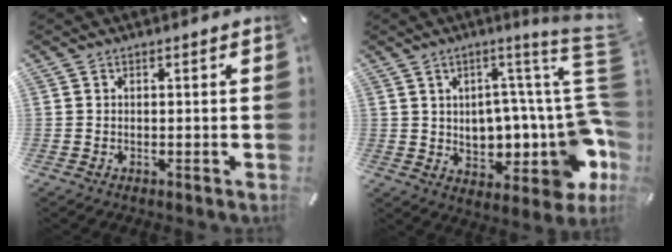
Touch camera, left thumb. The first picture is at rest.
{"total": 17.1, "force": [1.9, 6.0, 15.9], "torque": [-0.204, -0.055, 0.034]}